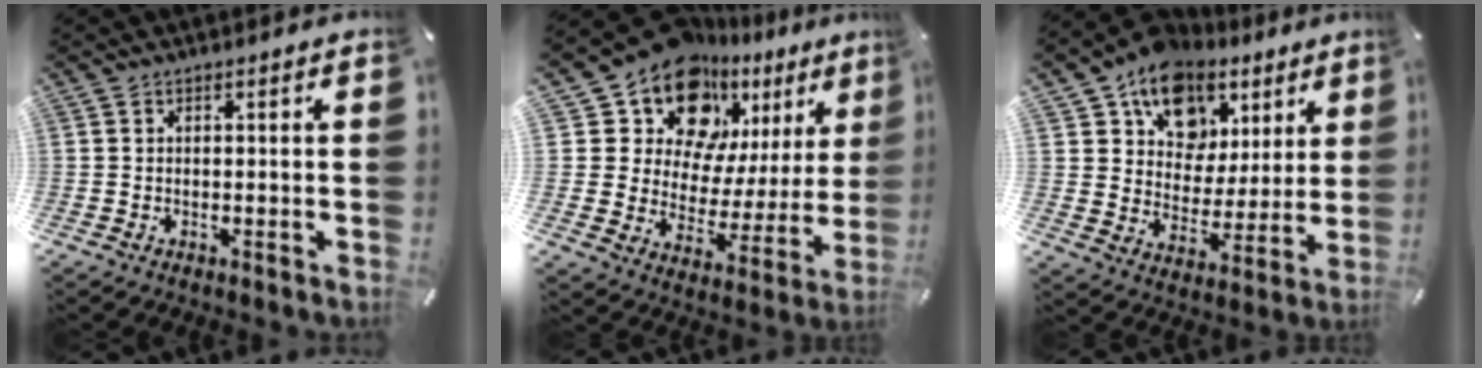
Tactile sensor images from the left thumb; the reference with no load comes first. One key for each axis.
{"total": 16.3, "fx": 11.8, "fy": 9.9, "fz": 5.4, "tx": -0.097, "ty": -0.106, "tz": 0.208}
{"total": 13.9, "fx": 7.7, "fy": 10.7, "fz": 4.3, "tx": -0.077, "ty": -0.042, "tz": 0.146}